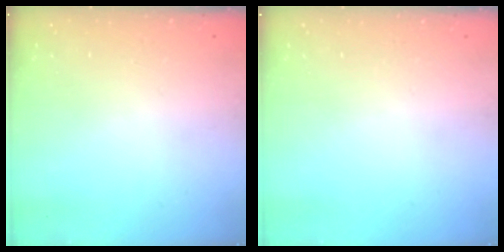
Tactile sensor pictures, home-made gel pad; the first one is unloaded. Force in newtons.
{"total": 0.0}